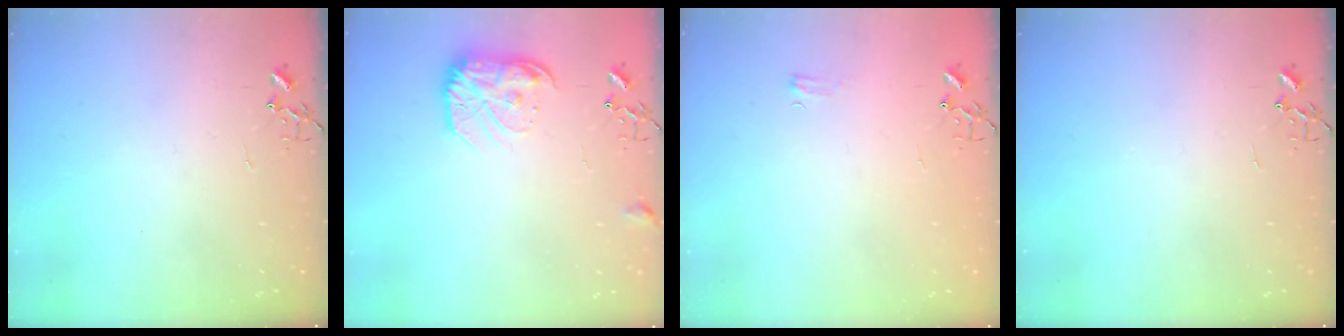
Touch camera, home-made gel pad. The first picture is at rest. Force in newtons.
{"total": 13.6, "press": 13.6, "slide": 1.0}
{"total": 3.9, "press": 3.8, "slide": 0.5}
{"total": 0.0}